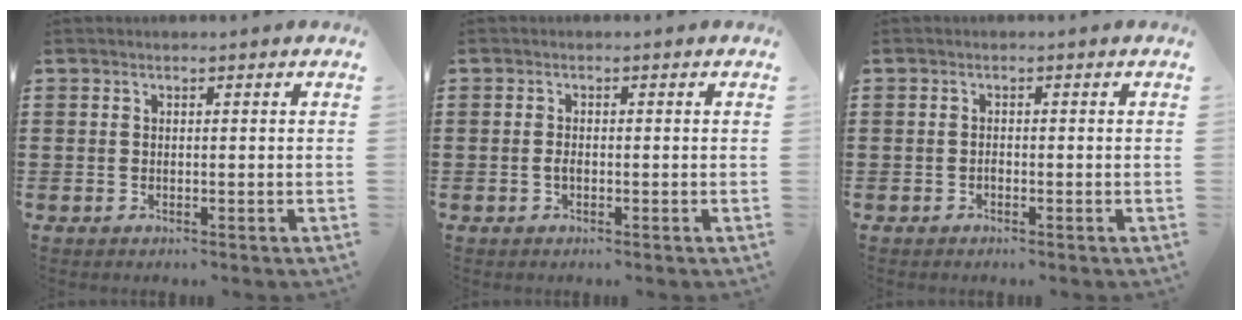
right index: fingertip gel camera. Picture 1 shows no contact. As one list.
[{"total": 1.3, "force": [-0.4, 0.3, 1.2], "torque": [-0.024, -0.005, -0.005]}, {"total": 0.7, "force": [-0.4, 0.5, 0.4], "torque": [-0.008, -0.001, -0.008]}]